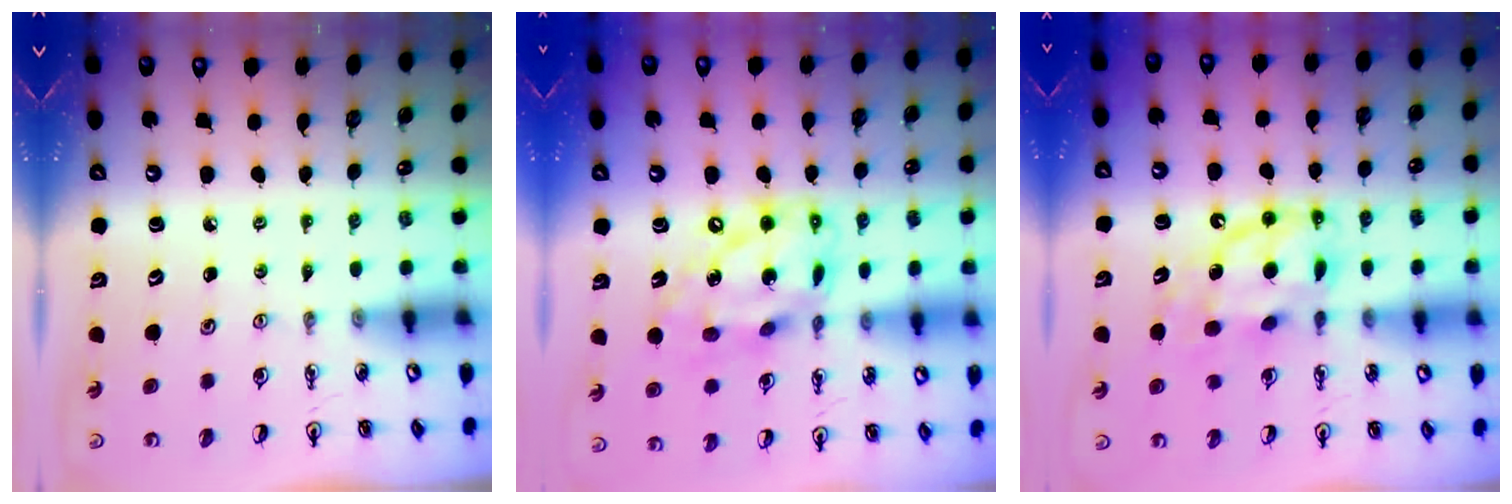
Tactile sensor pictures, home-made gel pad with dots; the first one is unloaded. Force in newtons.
{"total": 16.4, "press": 16.3, "slide": 1.3}
{"total": 12.0, "press": 12.0, "slide": 1.2}